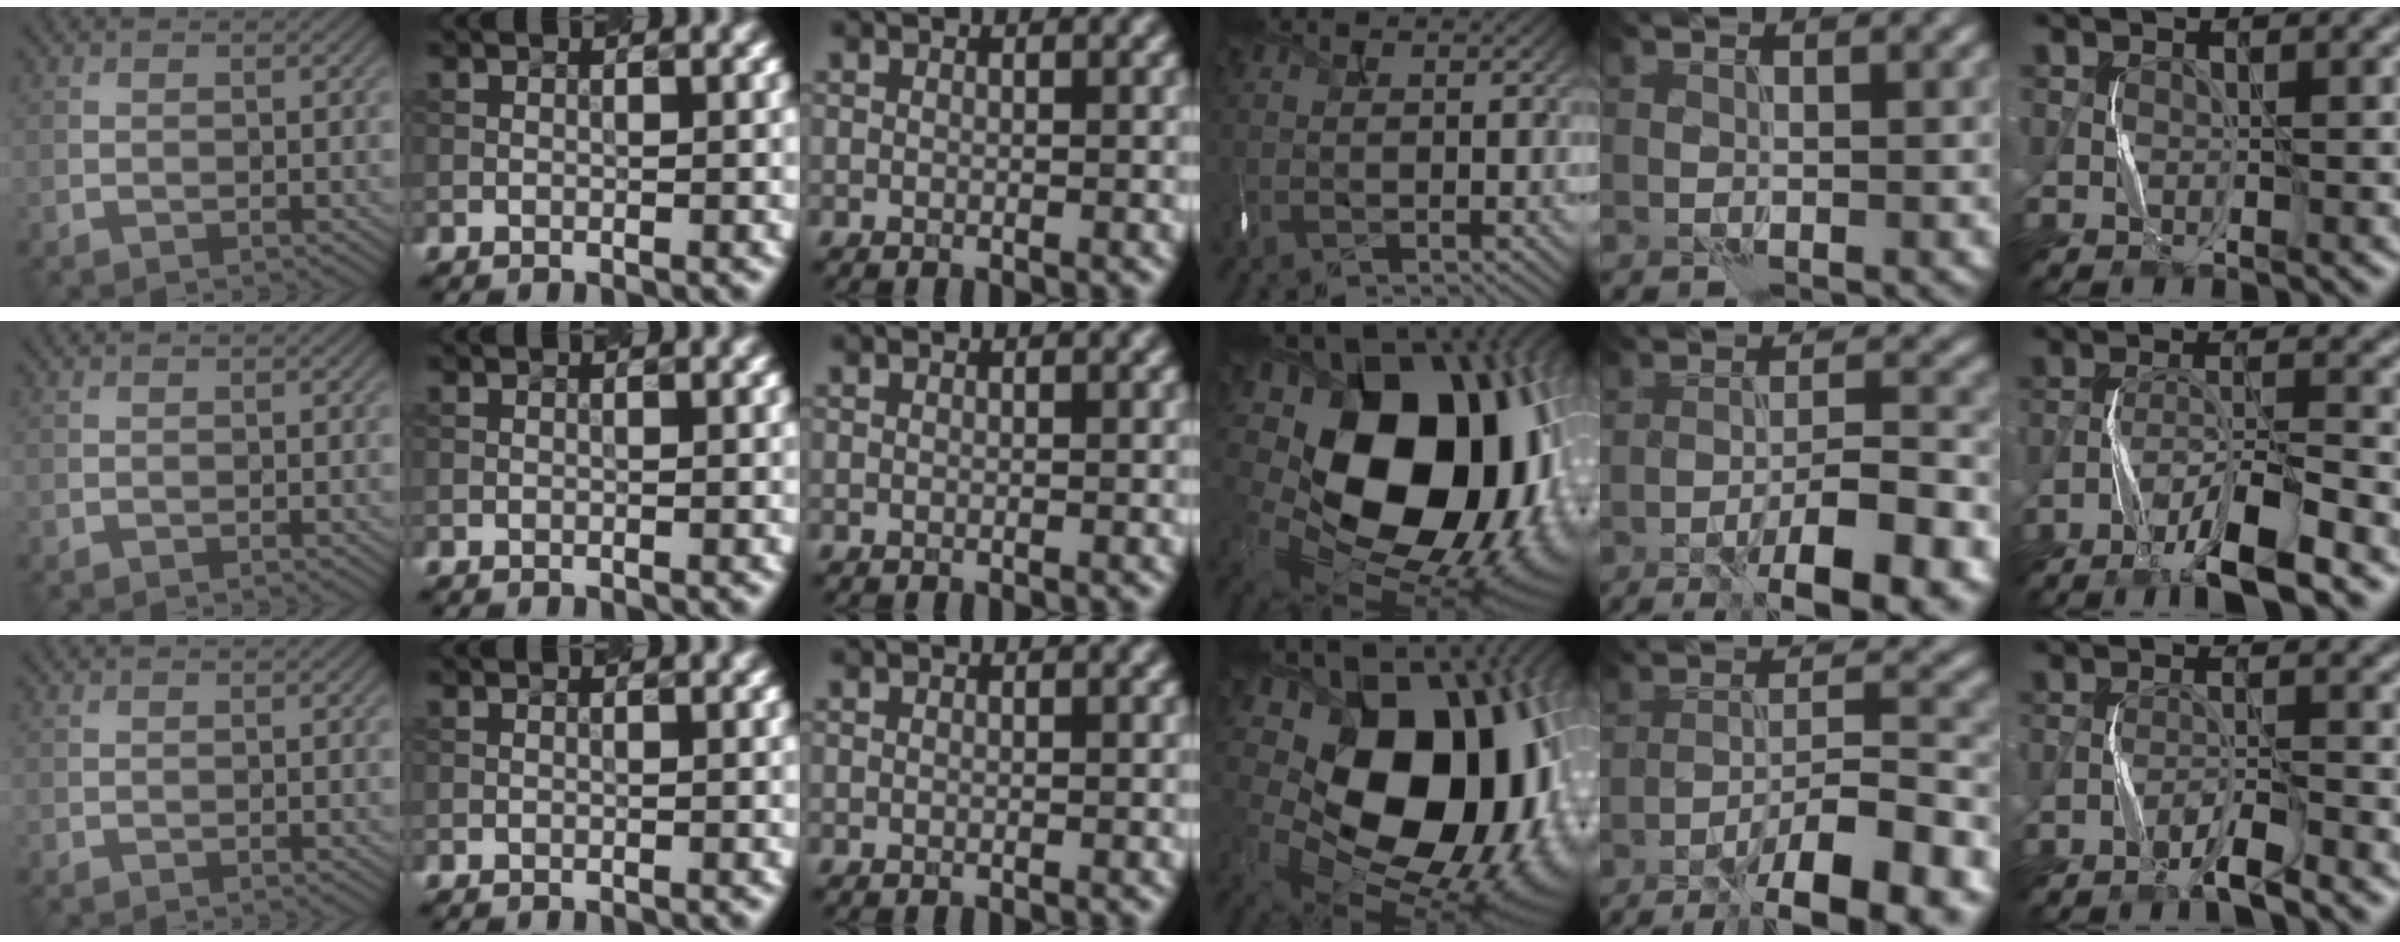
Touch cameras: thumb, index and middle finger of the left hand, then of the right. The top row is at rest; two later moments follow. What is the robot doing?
{"motion": "shake", "object": "tambourine"}